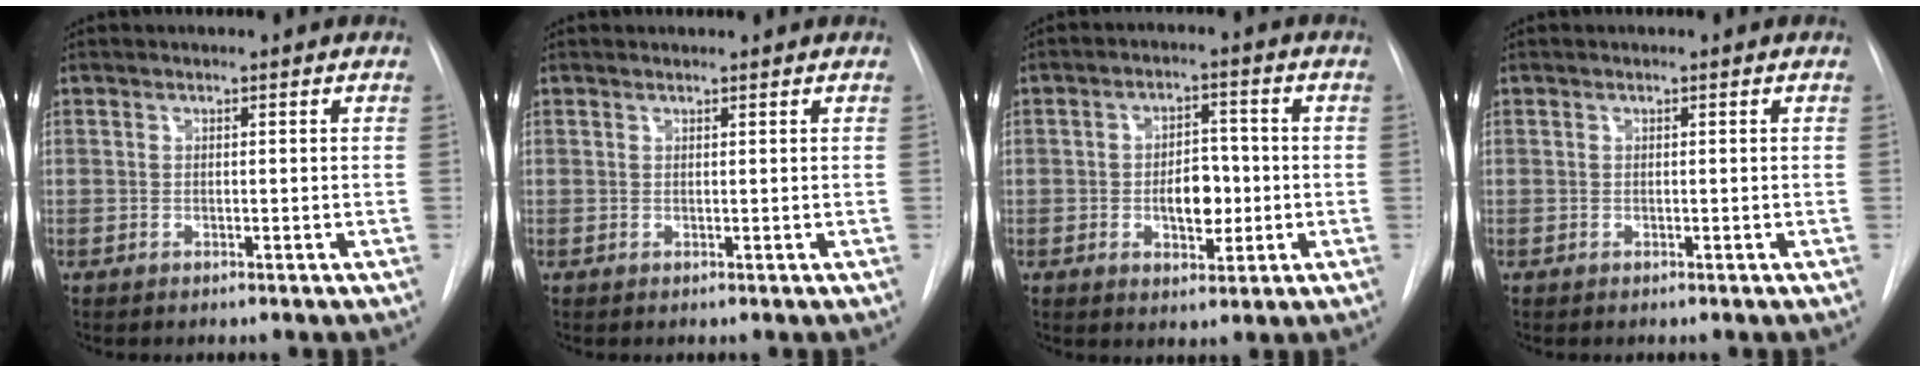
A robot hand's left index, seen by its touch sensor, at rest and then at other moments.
{"total": 0.8, "force": [0.8, 0.0, -0.1], "torque": [-0.006, 0.009, 0.016]}
{"total": 6.0, "force": [-0.8, 3.3, 5.0], "torque": [-0.078, 0.008, -0.008]}
{"total": 0.0}